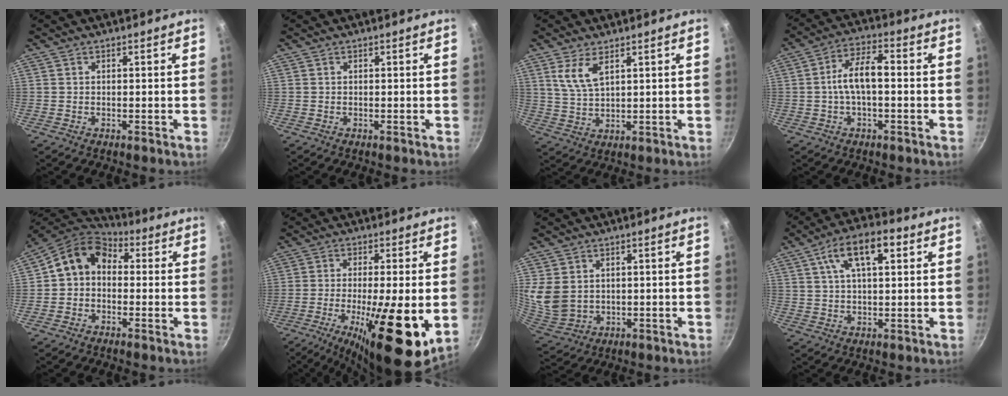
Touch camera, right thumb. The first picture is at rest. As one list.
[{"total": 0.0}, {"total": 5.9, "force": [3.1, 2.4, 4.4], "torque": [-0.086, -0.022, 0.067]}, {"total": 8.1, "force": [-0.4, 3.6, 7.3], "torque": [-0.125, 0.032, -0.016]}, {"total": 10.4, "force": [0.7, 8.3, 6.2], "torque": [-0.083, 0.035, -0.013]}, {"total": 18.5, "force": [-4.8, 4.5, 17.3], "torque": [-0.279, -0.006, -0.072]}, {"total": 8.6, "force": [1.6, 6.9, 4.9], "torque": [-0.082, -0.021, 0.050]}, {"total": 11.5, "force": [4.3, 5.1, 9.4], "torque": [-0.151, 0.012, 0.066]}]